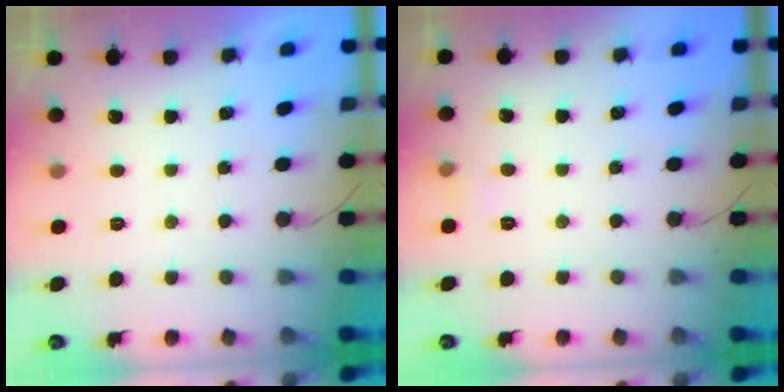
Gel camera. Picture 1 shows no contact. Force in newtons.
{"total": 3.1, "press": 2.9, "slide": 1.1}